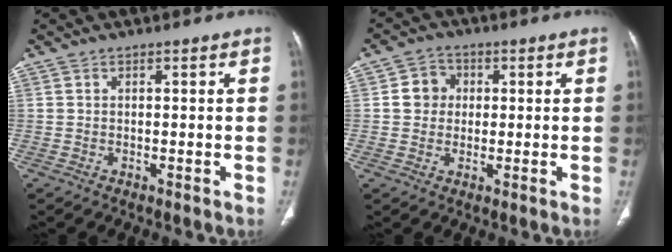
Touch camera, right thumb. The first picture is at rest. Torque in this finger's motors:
{"motor_torque": [-0.46, 0.37, 0.34, 0.20, -0.01]}